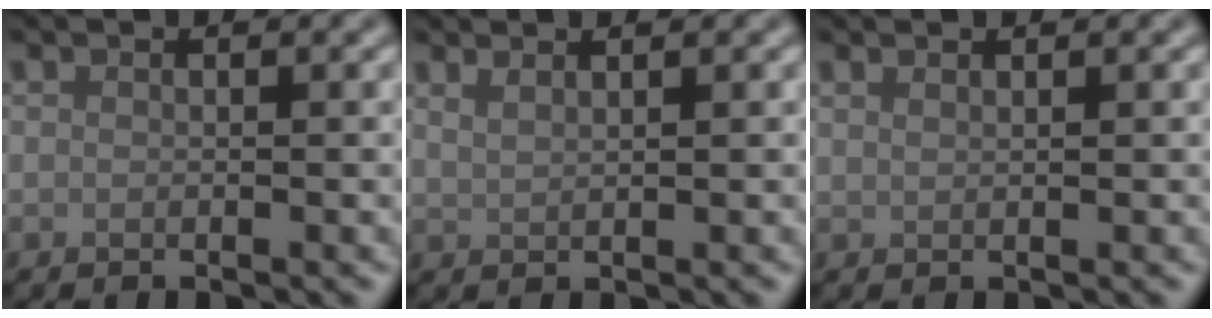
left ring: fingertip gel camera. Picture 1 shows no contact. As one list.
[{"total": 1.7, "force": [1.4, 0.6, 0.8], "torque": [-0.009, 0.003, 0.018]}, {"total": 0.8, "force": [0.8, 0.1, 0.3], "torque": [-0.003, -0.001, 0.011]}]